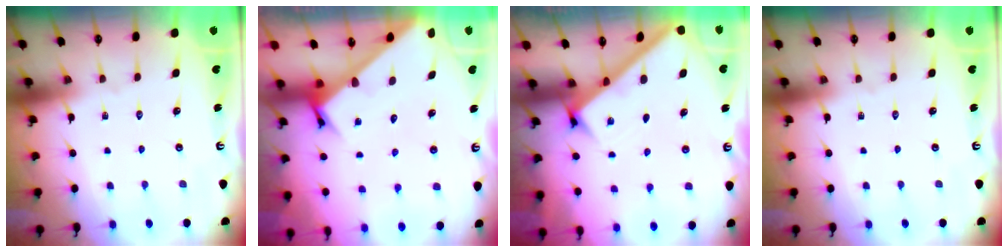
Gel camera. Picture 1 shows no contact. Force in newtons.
{"total": 3.4, "press": 3.4, "slide": 0.2}
{"total": 2.6, "press": 2.6, "slide": 0.3}
{"total": 0.0}